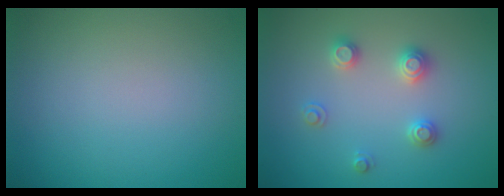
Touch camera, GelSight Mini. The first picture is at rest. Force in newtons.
{"total": 2.5, "press": 2.5, "slide": 0.3}